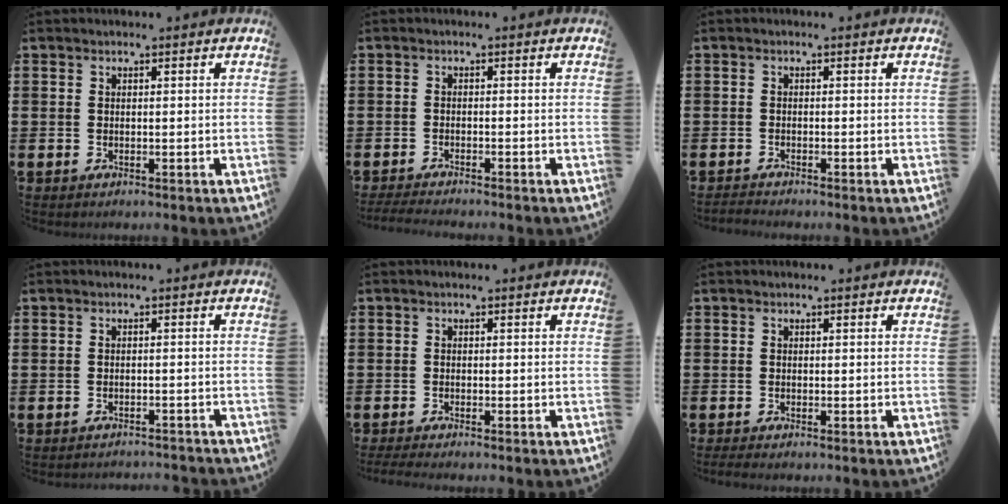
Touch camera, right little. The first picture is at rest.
{"total": 1.3, "force": [-1.1, -0.1, 0.6], "torque": [-0.009, 0.003, -0.021]}
{"total": 0.8, "force": [-0.7, 0.0, 0.1], "torque": [-0.003, -0.002, -0.015]}
{"total": 1.1, "force": [-1.1, -0.1, -0.1], "torque": [-0.001, 0.004, -0.023]}
{"total": 0.8, "force": [-0.4, 0.0, 0.6], "torque": [-0.008, -0.001, -0.008]}
{"total": 0.6, "force": [-0.4, 0.0, 0.4], "torque": [-0.007, -0.002, -0.007]}